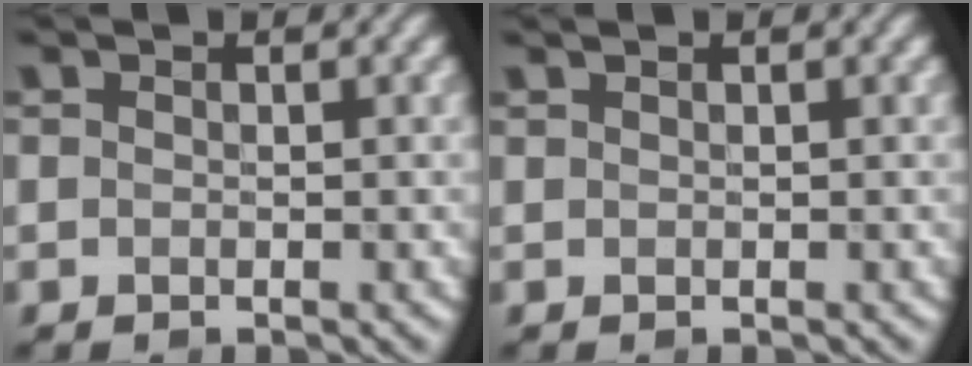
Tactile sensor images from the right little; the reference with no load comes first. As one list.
[{"total": 0.7, "force": [0.5, 0.2, 0.4], "torque": [-0.004, 0.000, 0.005]}]